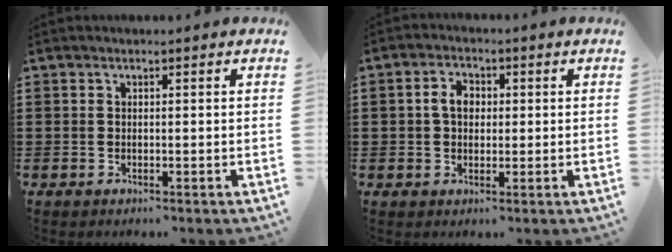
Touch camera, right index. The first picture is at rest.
{"total": 3.7, "force": [0.3, 2.5, 2.6], "torque": [-0.058, 0.013, 0.002]}